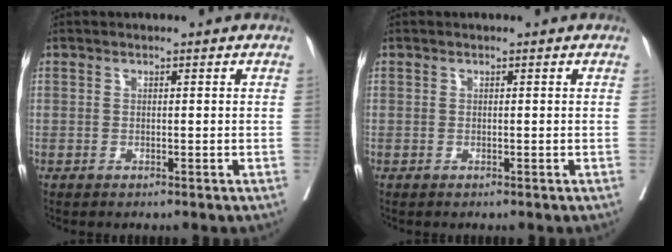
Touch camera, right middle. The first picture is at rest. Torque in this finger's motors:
{"motor_torque": [0.00, 0.00, 0.00, 0.00]}